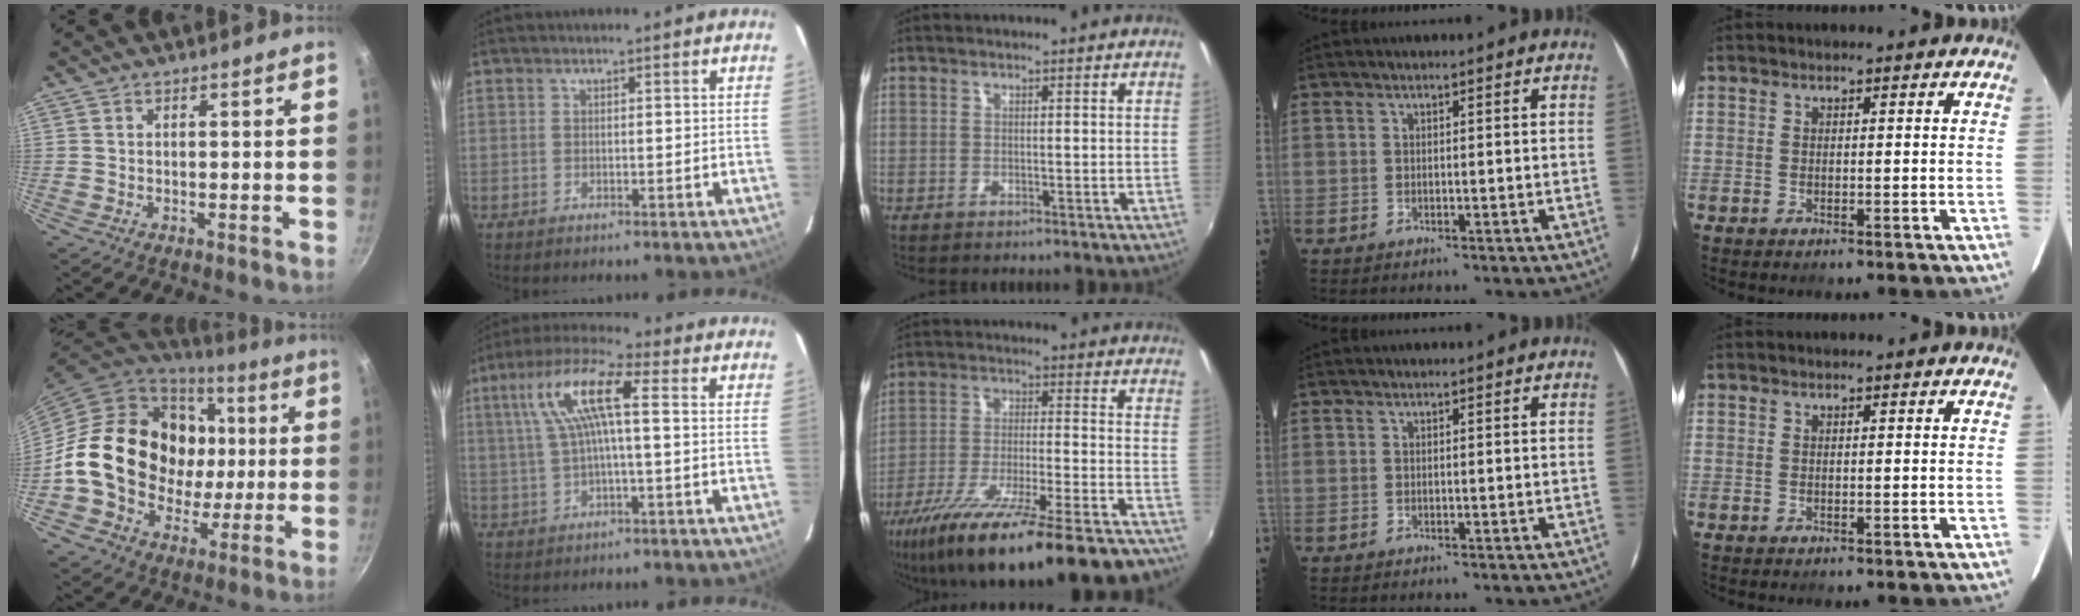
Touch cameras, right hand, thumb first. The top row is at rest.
{"thumb": {"total": 24.0, "force": [1.7, 19.3, 14.2], "torque": [-0.217, 0.022, 0.042]}, "index": {"total": 10.5, "force": [1.7, 2.3, 10.1], "torque": [-0.198, 0.023, 0.031]}, "middle": {"total": 29.0, "force": [-24.1, 4.0, 15.6], "torque": [-0.267, -0.081, -0.354]}}